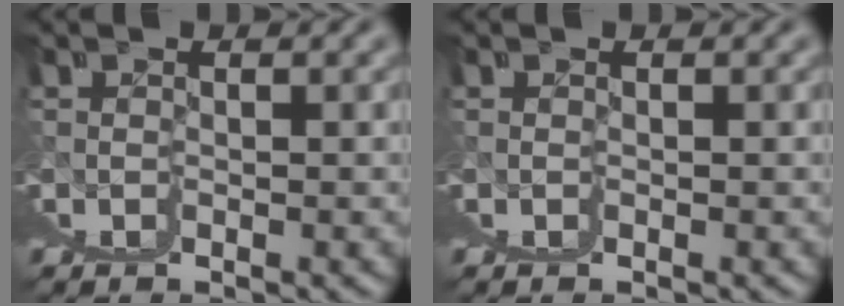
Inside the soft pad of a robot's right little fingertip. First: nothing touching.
{"total": 0.0}